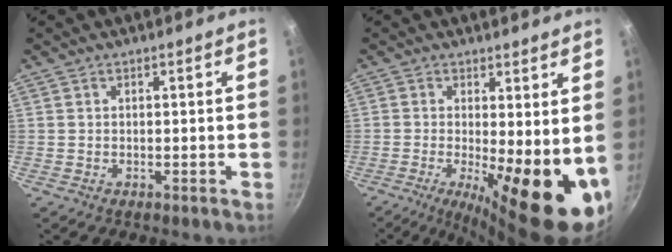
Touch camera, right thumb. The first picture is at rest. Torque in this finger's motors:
{"motor_torque": [-0.02, 1.38, 0.72, -0.10, 0.18]}